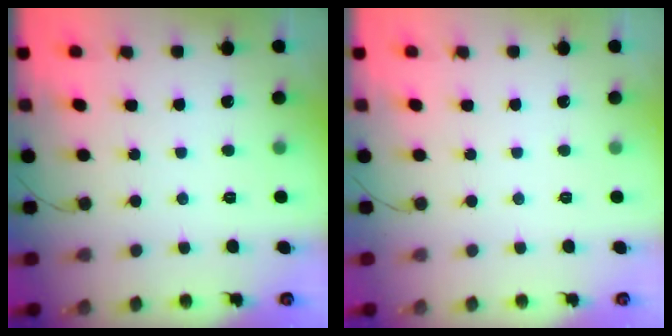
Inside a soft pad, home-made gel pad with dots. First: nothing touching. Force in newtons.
{"total": 0.0}